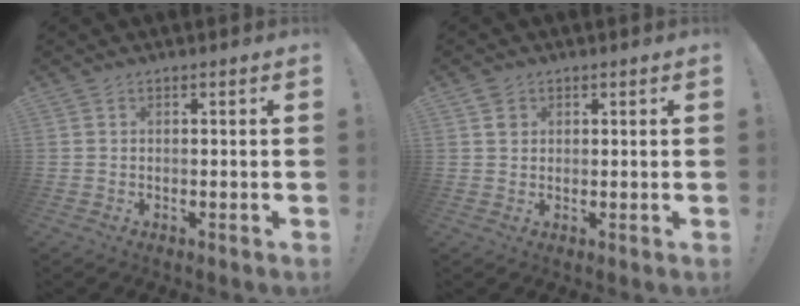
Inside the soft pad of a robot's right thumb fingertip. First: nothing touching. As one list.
[{"total": 2.3, "force": [1.2, 1.8, 0.6], "torque": [0.006, -0.005, 0.019]}]